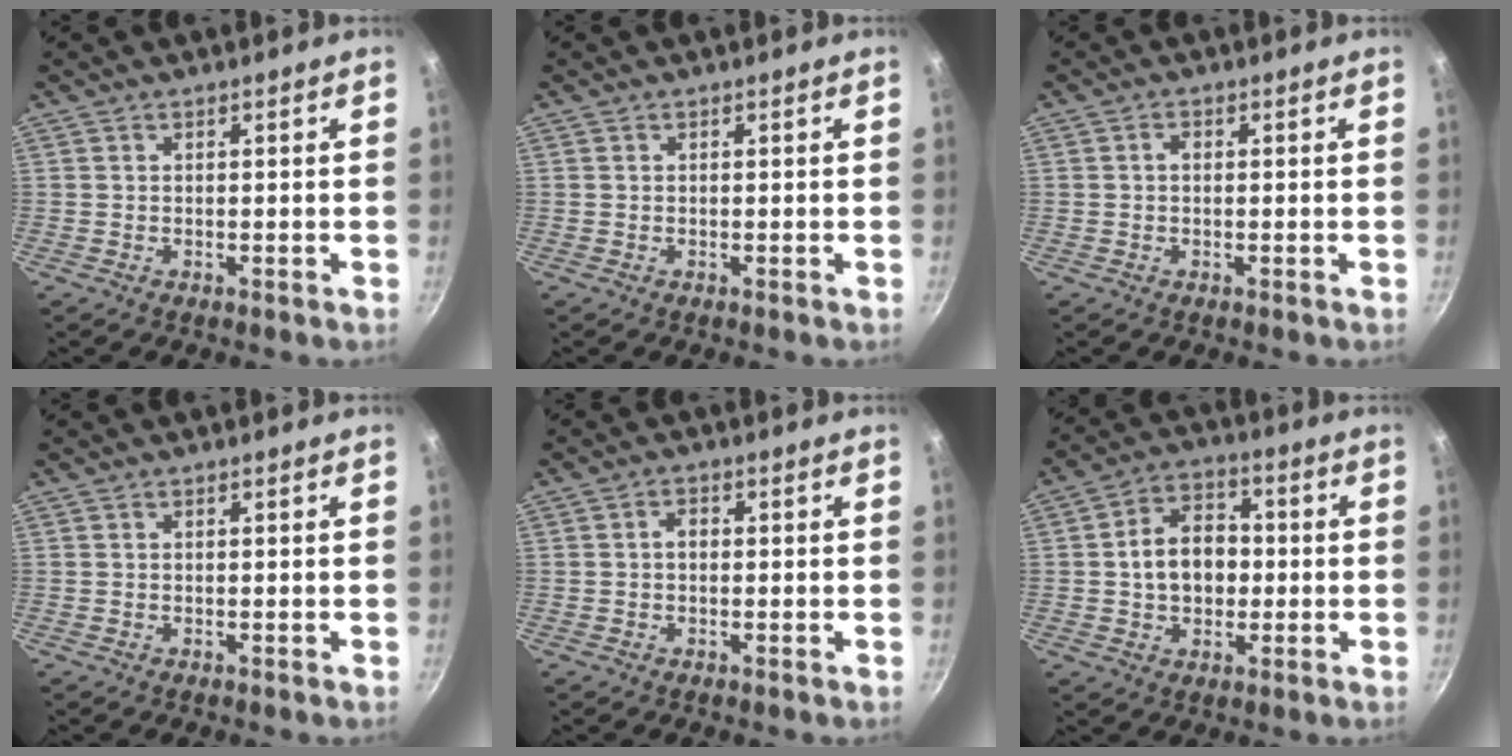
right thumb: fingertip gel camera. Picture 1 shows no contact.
{"total": 0.0}
{"total": 1.4, "force": [0.1, 1.0, 0.9], "torque": [-0.016, 0.004, -0.002]}
{"total": 0.0}
{"total": 2.1, "force": [0.0, 1.5, 1.5], "torque": [-0.018, 0.007, -0.004]}
{"total": 10.7, "force": [-0.2, 7.9, 7.2], "torque": [-0.085, 0.022, -0.012]}